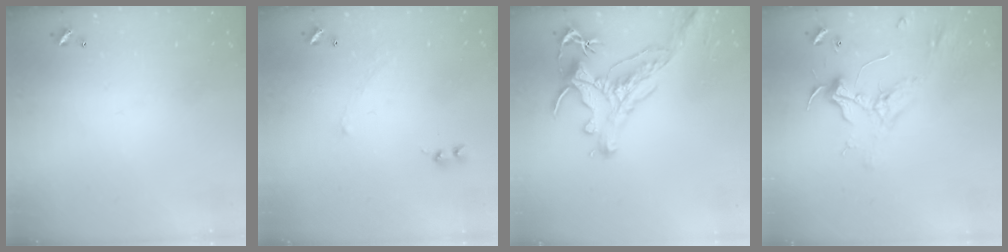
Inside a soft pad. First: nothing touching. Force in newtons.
{"total": 2.1, "press": 2.0, "slide": 0.7}
{"total": 1.2, "press": 0.9, "slide": 0.9}
{"total": 2.3, "press": 2.1, "slide": 0.9}